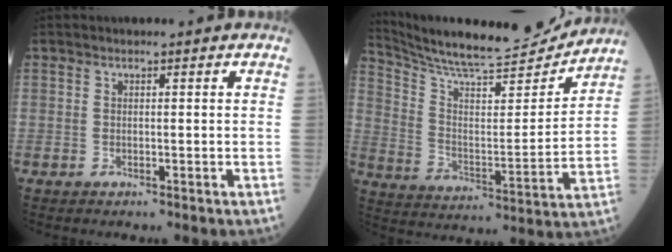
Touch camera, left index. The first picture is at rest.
{"total": 19.1, "force": [18.2, 0.9, 5.6], "torque": [-0.112, -0.040, 0.279]}